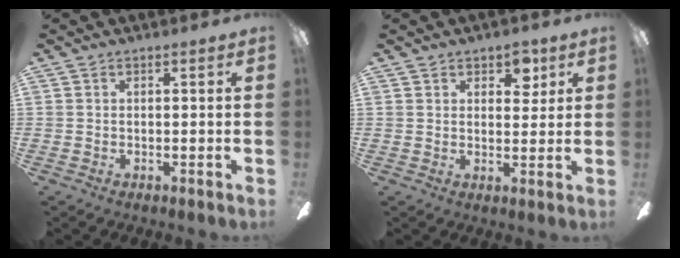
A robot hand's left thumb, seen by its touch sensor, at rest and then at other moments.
{"total": 4.9, "force": [3.0, 3.3, 2.0], "torque": [-0.016, -0.004, 0.049]}